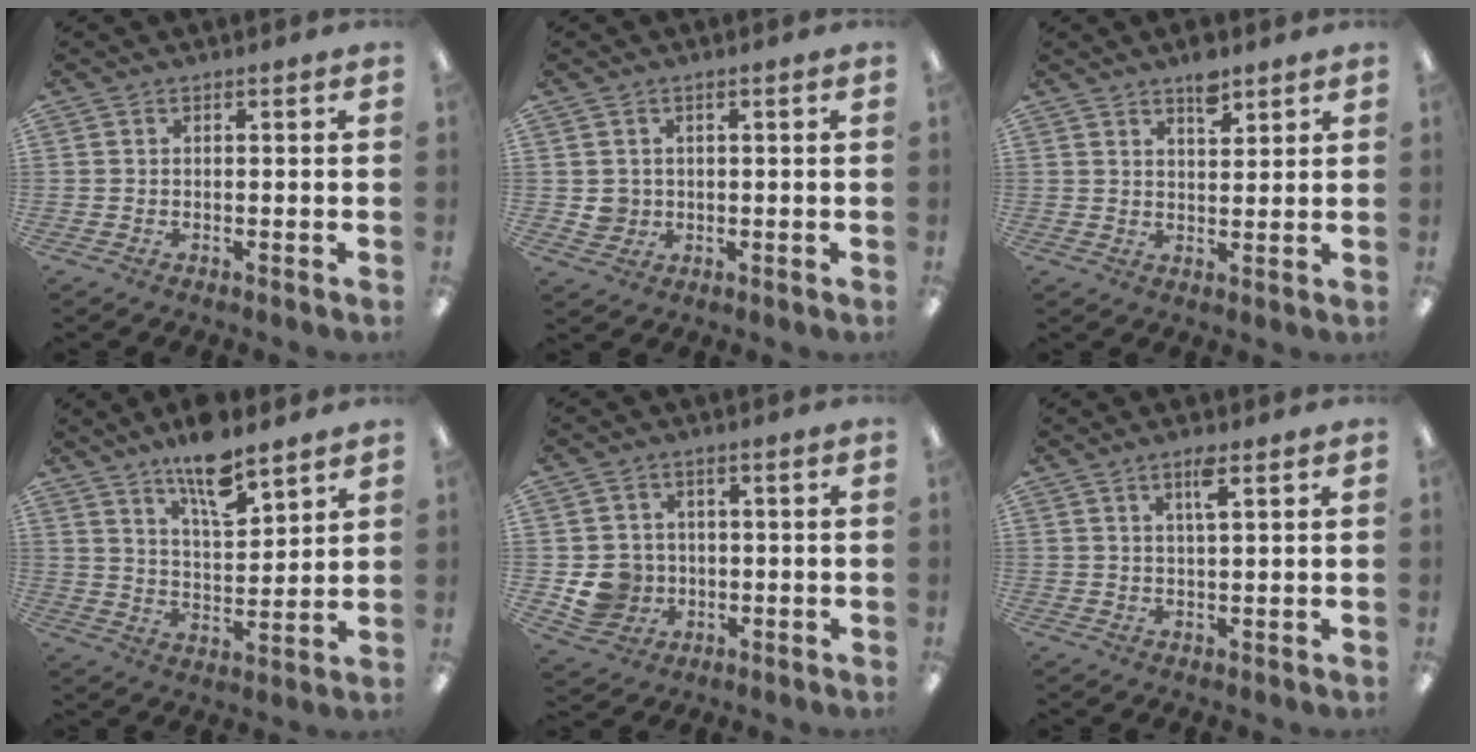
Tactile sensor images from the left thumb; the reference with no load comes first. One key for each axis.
{"total": 2.9, "fx": 0.5, "fy": 2.9, "fz": 0.5, "tx": -0.014, "ty": 0.005, "tz": 0.009}
{"total": 5.2, "fx": 3.9, "fy": 2.1, "fz": 2.6, "tx": -0.027, "ty": -0.023, "tz": 0.065}
{"total": 11.7, "fx": 9.1, "fy": 3.6, "fz": 6.4, "tx": -0.099, "ty": -0.055, "tz": 0.157}
{"total": 7.0, "fx": -0.6, "fy": 6.8, "fz": 1.8, "tx": -0.042, "ty": 0.010, "tz": -0.003}
{"total": 3.7, "fx": 2.2, "fy": 0.5, "fz": 2.9, "tx": -0.056, "ty": -0.001, "tz": 0.034}